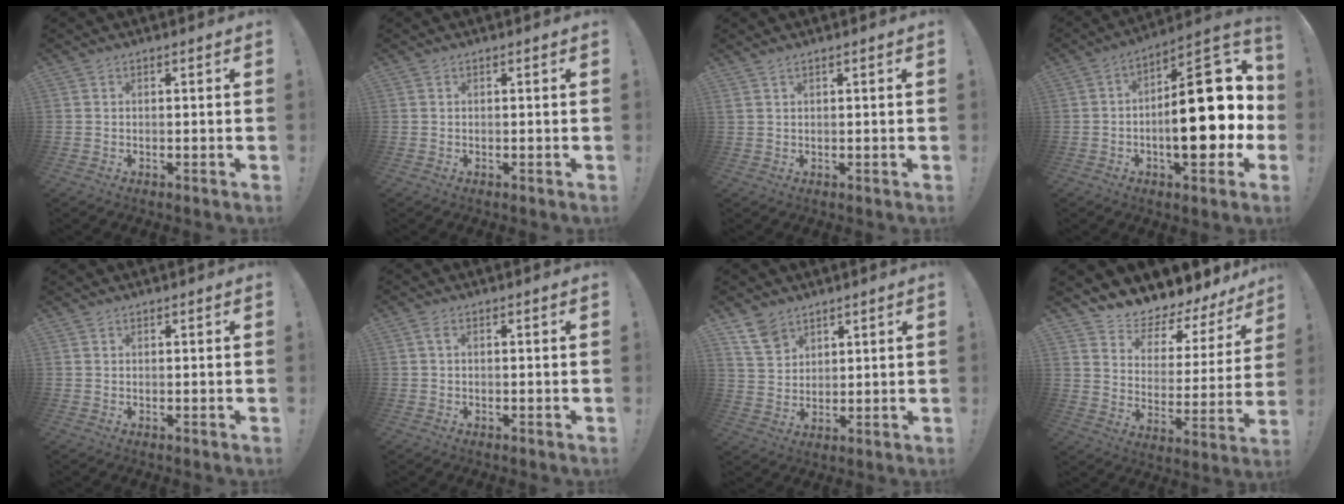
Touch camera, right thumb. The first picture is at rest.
{"total": 0.0}
{"total": 1.1, "force": [0.9, -0.2, 0.7], "torque": [-0.016, -0.001, 0.017]}
{"total": 25.4, "force": [-2.0, 11.3, 22.6], "torque": [-0.312, 0.018, -0.023]}
{"total": 0.6, "force": [0.6, 0.2, 0.1], "torque": [0.000, -0.001, 0.011]}
{"total": 1.4, "force": [0.3, 0.3, 1.4], "torque": [-0.032, 0.004, 0.005]}
{"total": 8.2, "force": [5.9, 5.1, 2.5], "torque": [-0.045, -0.033, 0.116]}
{"total": 6.4, "force": [5.7, 2.3, 1.9], "torque": [-0.028, -0.073, 0.091]}